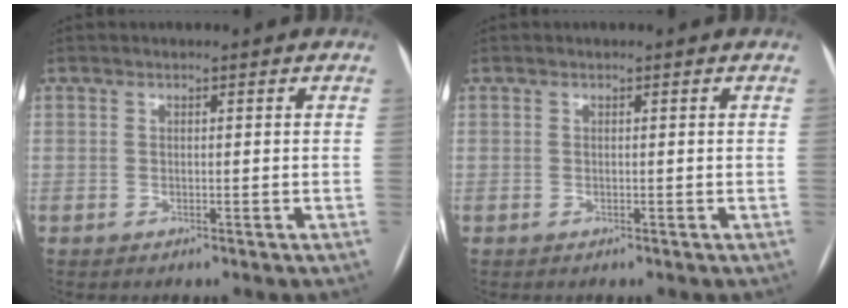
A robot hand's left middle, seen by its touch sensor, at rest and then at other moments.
{"total": 0.0}